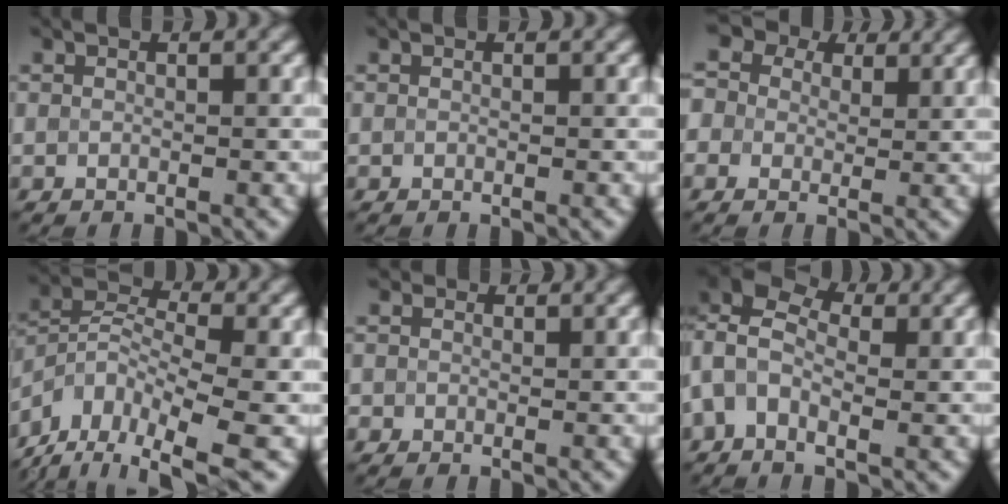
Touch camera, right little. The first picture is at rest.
{"total": 0.0}
{"total": 9.4, "force": [4.5, 7.1, 4.2], "torque": [-0.097, 0.041, 0.048]}
{"total": 9.3, "force": [-6.1, 4.1, 5.7], "torque": [-0.106, -0.007, -0.123]}
{"total": 1.5, "force": [0.5, 1.3, 0.4], "torque": [-0.004, 0.003, -0.007]}
{"total": 9.6, "force": [1.6, 6.4, 7.0], "torque": [-0.156, 0.039, 0.005]}